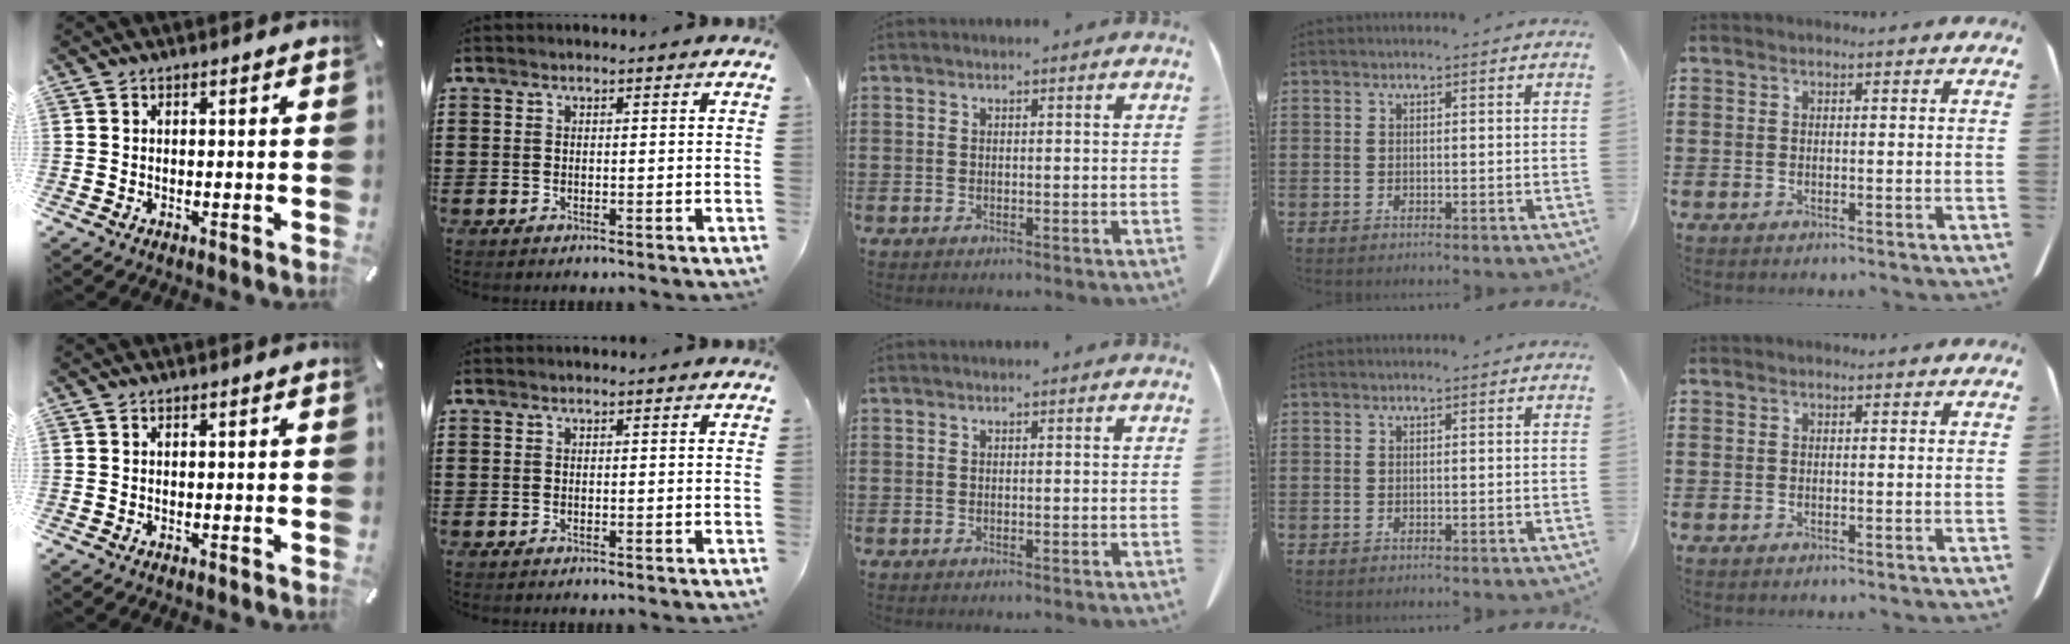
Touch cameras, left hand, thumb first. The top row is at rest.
{}